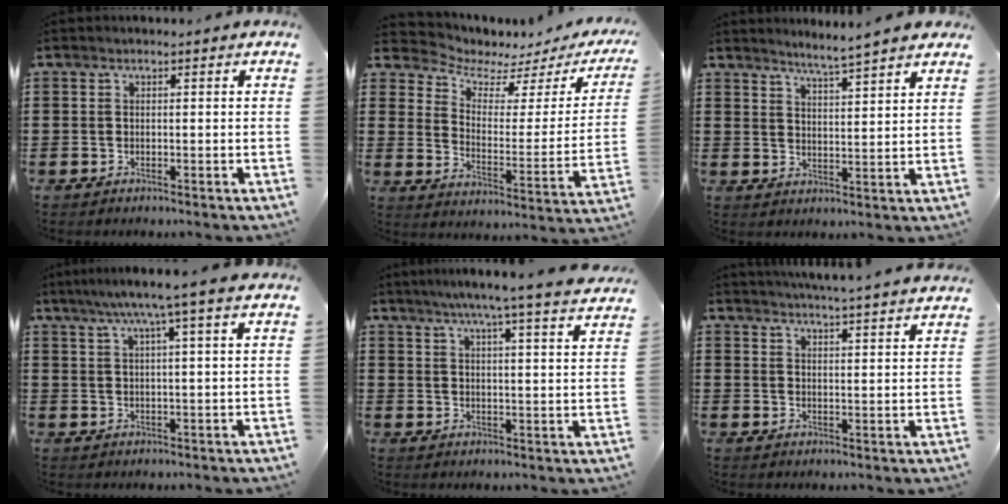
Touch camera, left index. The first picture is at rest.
{"total": 3.7, "force": [3.1, 1.6, 1.3], "torque": [-0.045, -0.029, 0.045]}
{"total": 3.9, "force": [3.7, -1.1, 0.6], "torque": [-0.026, -0.022, 0.063]}
{"total": 5.4, "force": [3.6, -0.7, 4.0], "torque": [-0.088, -0.004, 0.058]}
{"total": 6.0, "force": [5.3, -1.1, 2.7], "torque": [-0.070, -0.031, 0.087]}
{"total": 4.2, "force": [4.1, -0.9, 0.6], "torque": [-0.027, -0.024, 0.070]}